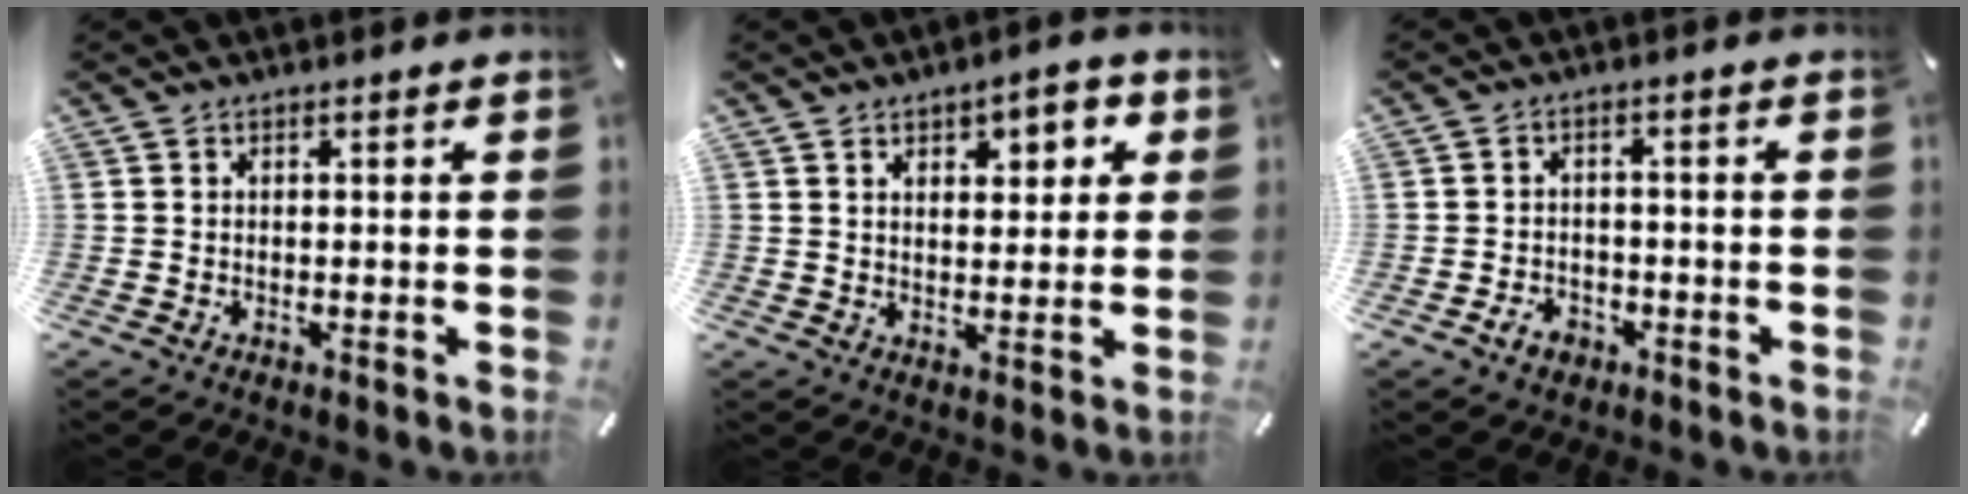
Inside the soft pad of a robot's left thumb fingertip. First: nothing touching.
{"total": 5.0, "force": [2.0, 3.5, 2.9], "torque": [-0.034, -0.005, 0.025]}
{"total": 4.1, "force": [-2.4, 2.9, 1.6], "torque": [-0.032, 0.009, -0.046]}